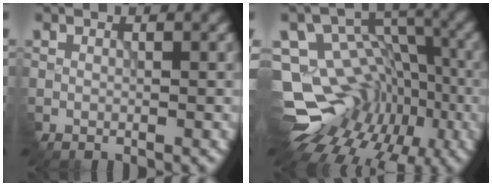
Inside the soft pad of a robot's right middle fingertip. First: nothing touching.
{"total": 13.8, "force": [-5.0, 10.9, 6.7], "torque": [-0.119, 0.009, -0.078]}